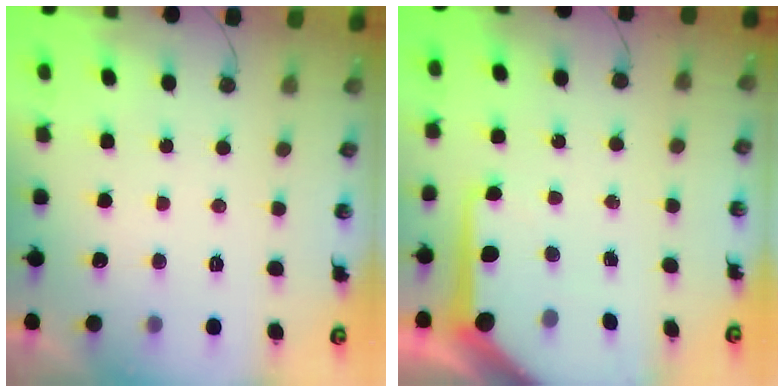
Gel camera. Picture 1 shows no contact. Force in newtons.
{"total": 10.5, "press": 10.4, "slide": 1.1}